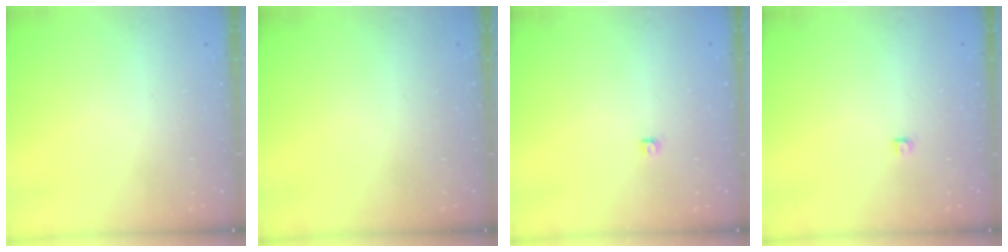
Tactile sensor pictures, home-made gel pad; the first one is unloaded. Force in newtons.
{"total": 0.0}
{"total": 2.8, "press": 2.8, "slide": 0.4}
{"total": 2.8, "press": 2.7, "slide": 0.3}